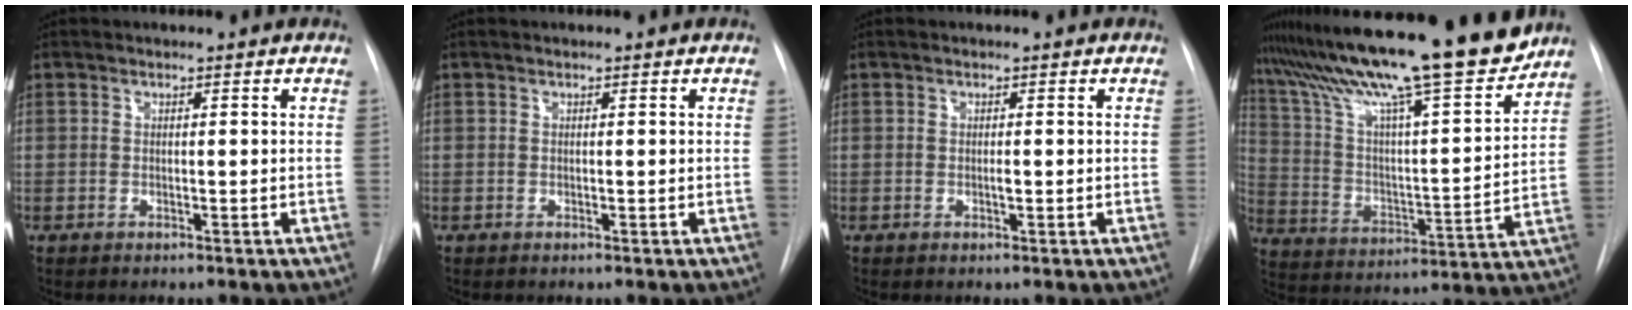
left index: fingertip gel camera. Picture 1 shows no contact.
{"total": 0.0}
{"total": 0.5, "force": [0.0, 0.1, 0.5], "torque": [-0.009, 0.000, -0.002]}
{"total": 22.5, "force": [19.3, 0.7, 11.6], "torque": [-0.203, -0.021, 0.309]}